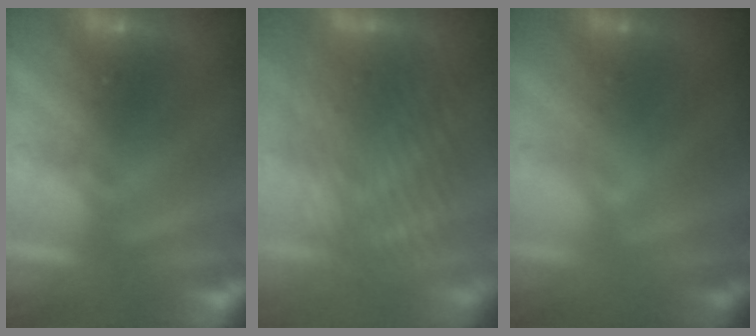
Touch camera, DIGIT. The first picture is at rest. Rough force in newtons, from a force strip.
{"total": 3.9}
{"total": 2.4}